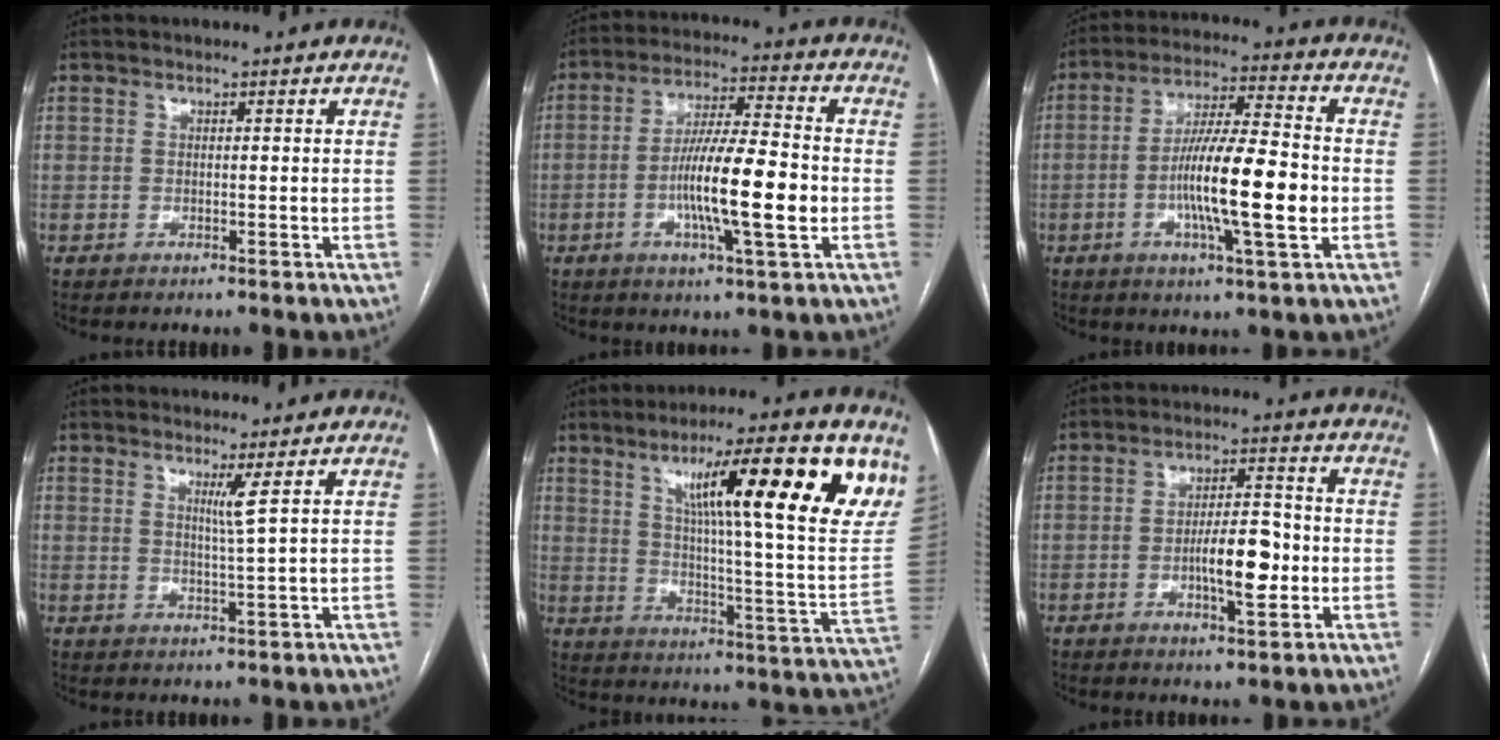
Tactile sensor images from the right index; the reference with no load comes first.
{"total": 12.7, "force": [-2.7, 1.1, 12.3], "torque": [-0.218, -0.001, -0.052]}
{"total": 13.7, "force": [-2.7, 1.2, 13.4], "torque": [-0.235, -0.001, -0.051]}
{"total": 2.3, "force": [1.2, -1.0, 1.7], "torque": [-0.036, -0.016, 0.026]}
{"total": 24.0, "force": [12.4, 1.6, 20.5], "torque": [-0.271, -0.003, 0.174]}
{"total": 7.7, "force": [-1.7, 2.1, 7.2], "torque": [-0.121, 0.008, -0.026]}